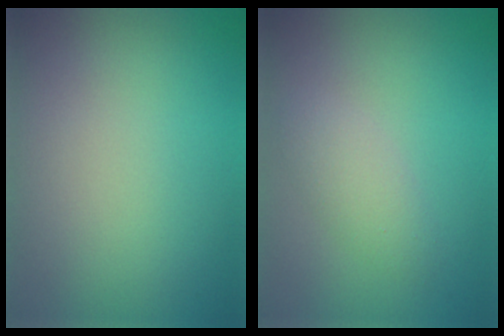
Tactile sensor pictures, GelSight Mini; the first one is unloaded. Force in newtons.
{"total": 2.0, "press": 2.0, "slide": 0.1}